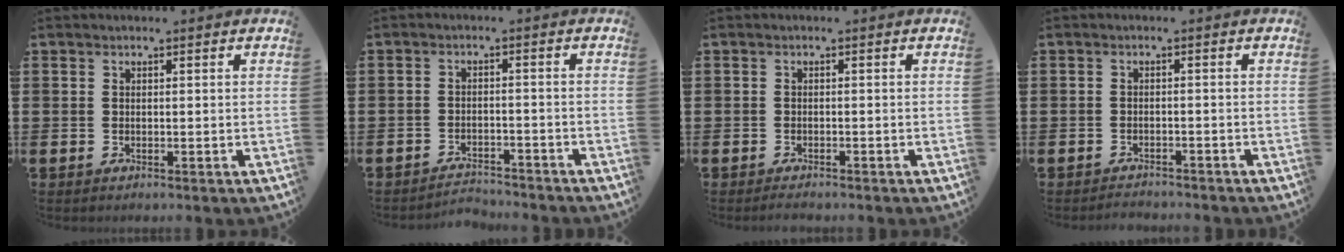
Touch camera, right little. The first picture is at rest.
{"total": 2.5, "force": [-2.5, 0.1, -0.2], "torque": [-0.005, 0.003, -0.056]}
{"total": 0.7, "force": [-0.7, 0.1, 0.2], "torque": [-0.005, -0.002, -0.014]}
{"total": 1.4, "force": [-1.4, 0.0, -0.1], "torque": [-0.001, 0.003, -0.029]}